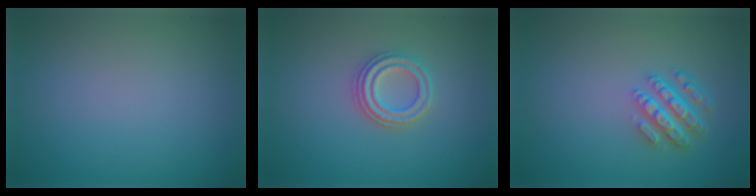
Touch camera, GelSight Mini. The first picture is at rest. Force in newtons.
{"total": 2.7, "press": 2.6, "slide": 1.0}
{"total": 4.5, "press": 3.4, "slide": 3.0}